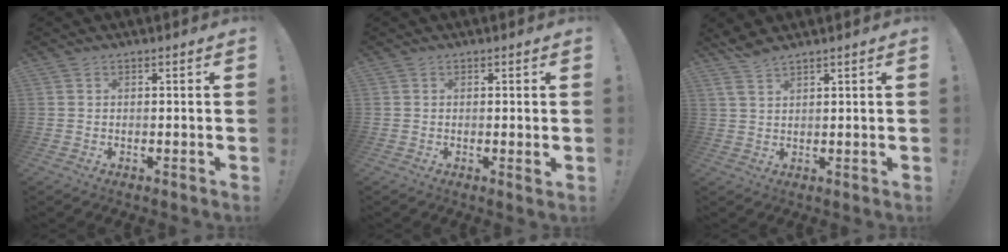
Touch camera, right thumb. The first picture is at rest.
{"total": 1.1, "force": [0.3, 0.1, 1.0], "torque": [-0.009, -0.004, 0.003]}
{"total": 3.6, "force": [3.2, 0.4, 1.7], "torque": [-0.045, -0.012, 0.060]}